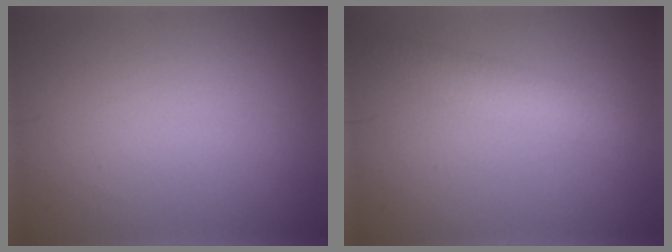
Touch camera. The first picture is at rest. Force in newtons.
{"total": 2.8, "press": 2.8, "slide": 0.1}